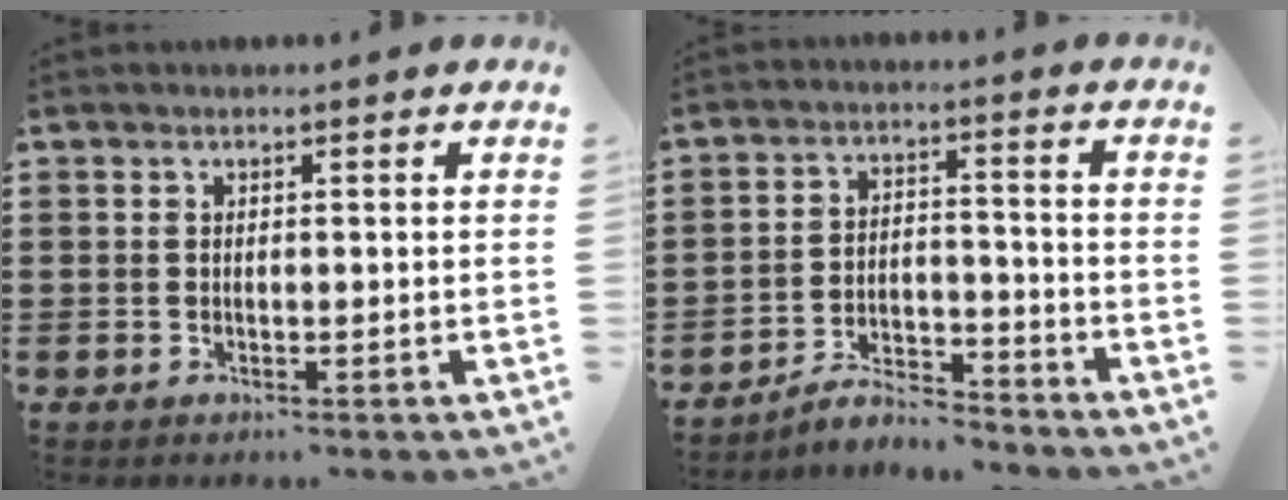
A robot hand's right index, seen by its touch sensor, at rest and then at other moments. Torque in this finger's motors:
{"motor_torque": [-0.95, 0.92, -1.05, -0.21]}